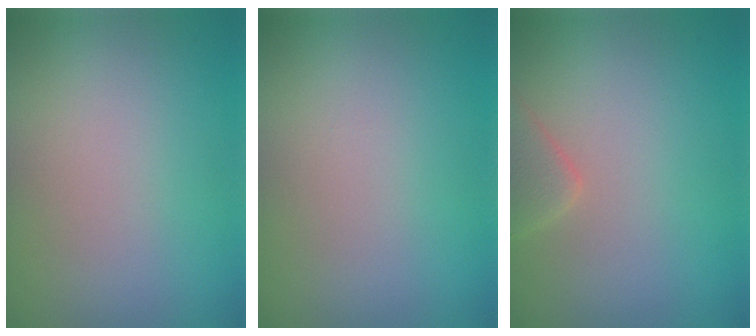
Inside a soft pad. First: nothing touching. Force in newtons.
{"total": 0.0}
{"total": 2.1, "press": 2.1, "slide": 0.2}